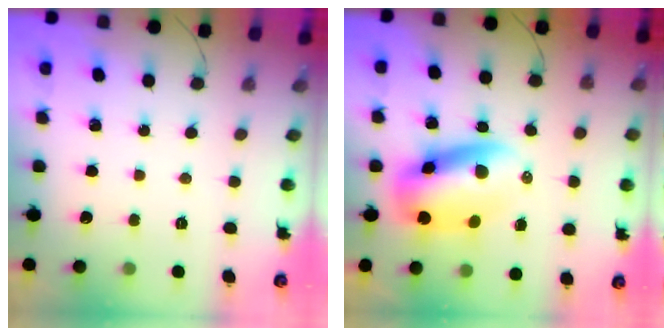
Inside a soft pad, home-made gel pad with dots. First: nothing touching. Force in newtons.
{"total": 9.9, "press": 9.5, "slide": 2.6}